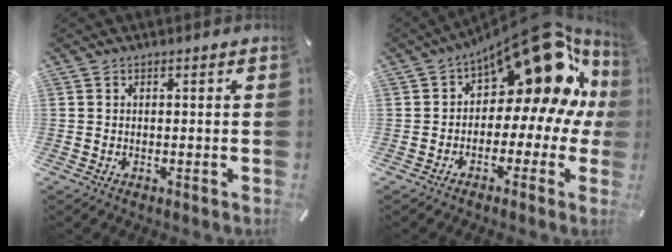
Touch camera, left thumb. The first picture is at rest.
{"total": 20.1, "force": [9.7, 10.3, 14.4], "torque": [-0.193, -0.073, 0.161]}